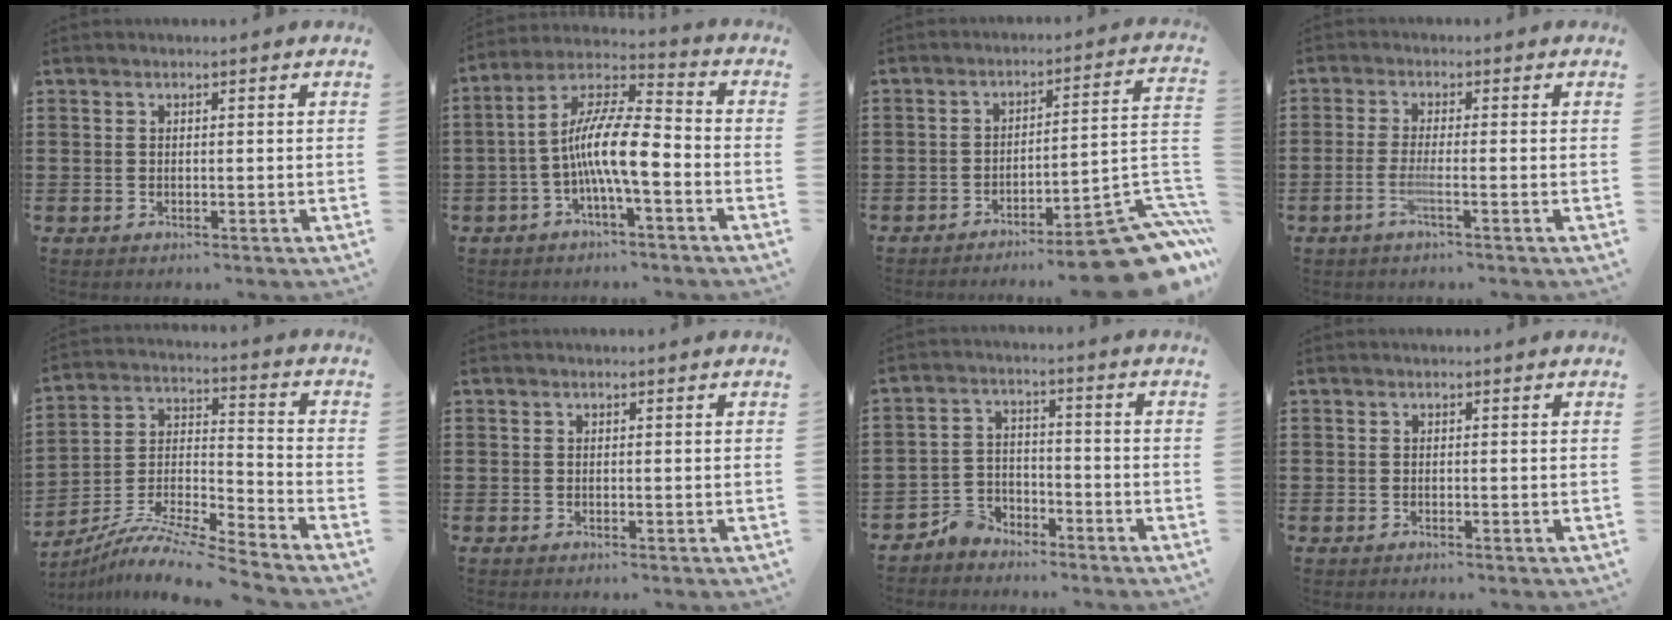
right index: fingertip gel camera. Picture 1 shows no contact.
{"total": 10.7, "force": [-3.2, 2.2, 9.9], "torque": [-0.204, -0.011, -0.061]}
{"total": 11.3, "force": [-8.5, 1.3, 7.4], "torque": [-0.082, 0.016, -0.154]}
{"total": 2.5, "force": [-1.2, -0.1, 2.2], "torque": [-0.046, -0.005, -0.026]}
{"total": 9.4, "force": [-8.6, 0.0, 3.9], "torque": [-0.073, 0.003, -0.173]}
{"total": 0.0}
{"total": 4.8, "force": [-4.2, 2.2, 0.6], "torque": [-0.038, 0.008, -0.091]}
{"total": 0.0}